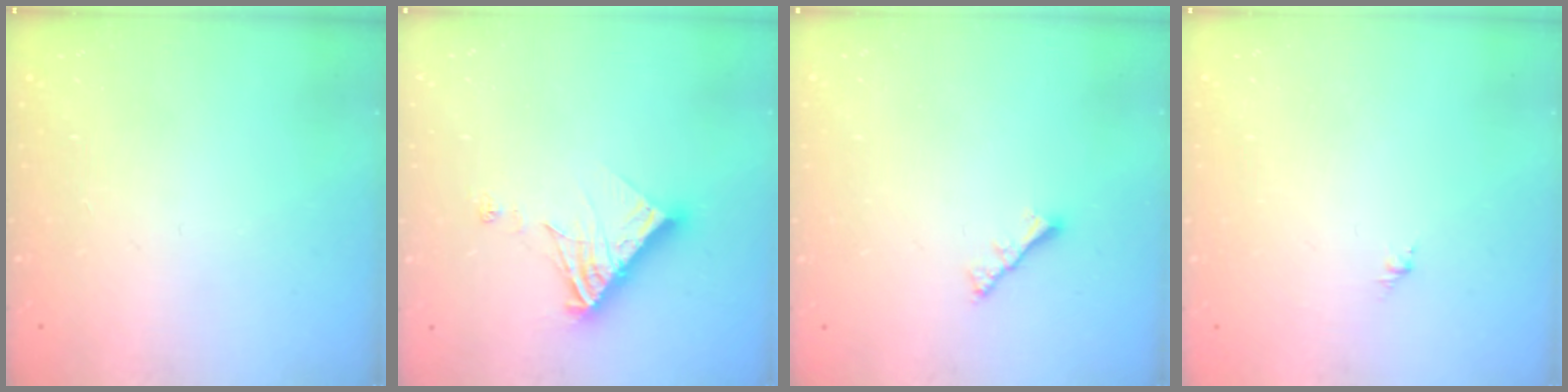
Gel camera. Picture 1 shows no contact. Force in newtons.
{"total": 12.6, "press": 12.6, "slide": 1.4}
{"total": 2.5, "press": 2.4, "slide": 0.5}
{"total": 1.3, "press": 1.2, "slide": 0.5}